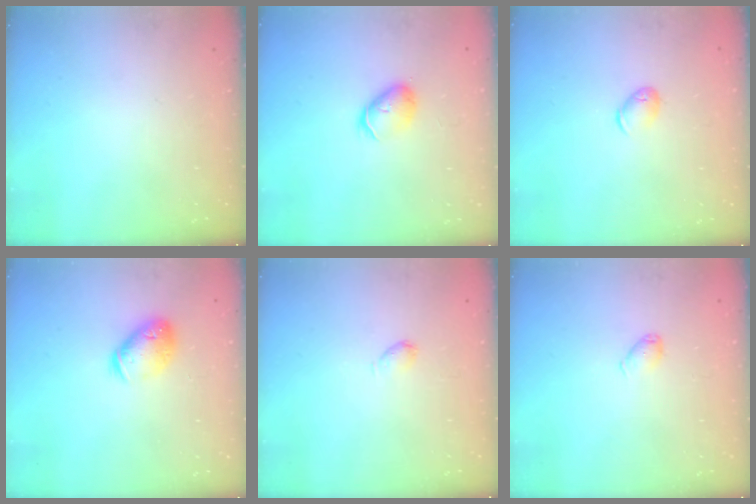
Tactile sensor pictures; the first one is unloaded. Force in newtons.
{"total": 6.1, "press": 6.1, "slide": 0.3}
{"total": 6.2, "press": 6.2, "slide": 0.9}
{"total": 10.5, "press": 10.4, "slide": 1.5}
{"total": 2.8, "press": 2.8, "slide": 0.5}
{"total": 4.3, "press": 4.2, "slide": 0.7}